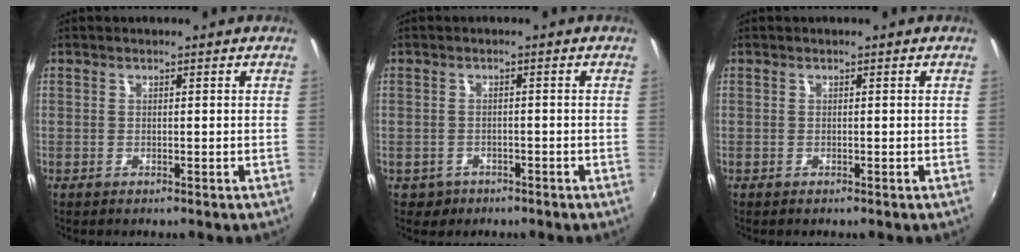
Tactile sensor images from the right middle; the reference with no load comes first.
{"total": 3.3, "force": [-1.7, 2.7, 0.9], "torque": [-0.028, -0.001, -0.020]}
{"total": 0.0}